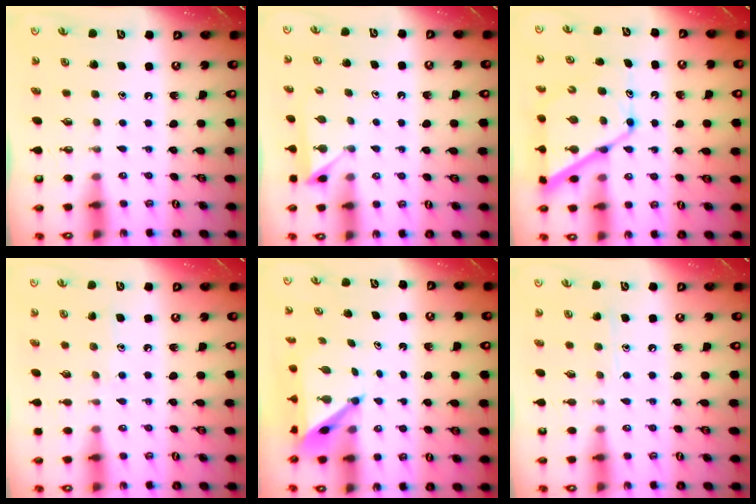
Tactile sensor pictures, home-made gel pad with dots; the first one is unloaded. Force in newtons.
{"total": 2.8, "press": 2.8, "slide": 0.5}
{"total": 14.0, "press": 14.0, "slide": 1.1}
{"total": 5.2, "press": 5.2, "slide": 0.5}
{"total": 4.7, "press": 4.7, "slide": 0.5}
{"total": 6.9, "press": 6.9, "slide": 0.8}